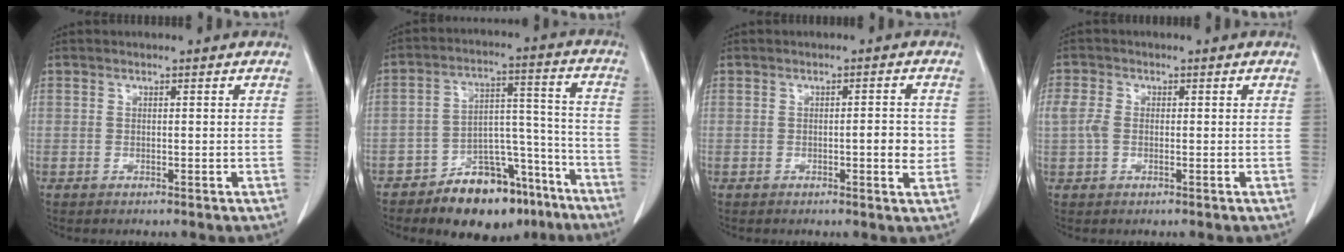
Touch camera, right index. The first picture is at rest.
{"total": 14.5, "force": [-10.5, 6.7, 7.3], "torque": [-0.083, 0.049, -0.162]}
{"total": 3.1, "force": [-0.3, 0.7, 3.0], "torque": [-0.042, 0.001, -0.005]}
{"total": 2.8, "force": [-0.1, 1.9, 2.1], "torque": [-0.064, 0.010, -0.005]}